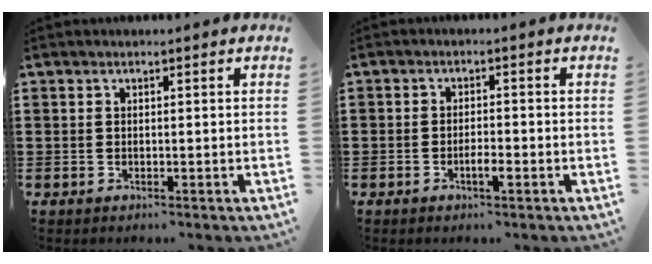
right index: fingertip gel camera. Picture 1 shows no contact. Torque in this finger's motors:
{"motor_torque": [0.22, -0.16, 0.01, 0.04]}